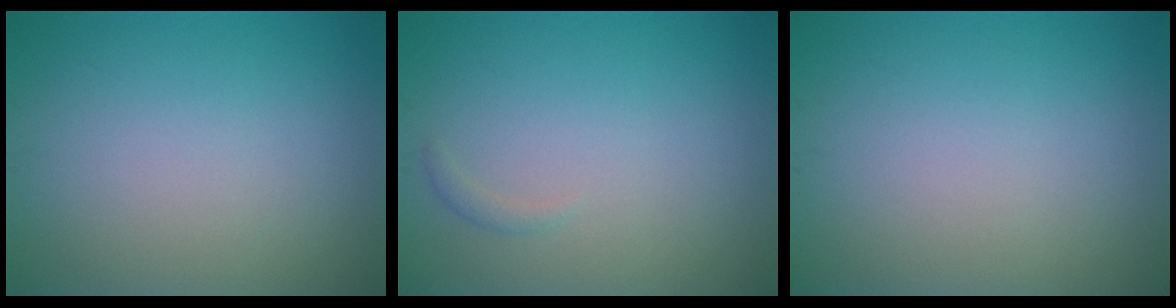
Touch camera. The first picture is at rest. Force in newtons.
{"total": 0.6, "press": 0.6, "slide": 0.0}
{"total": 0.0}